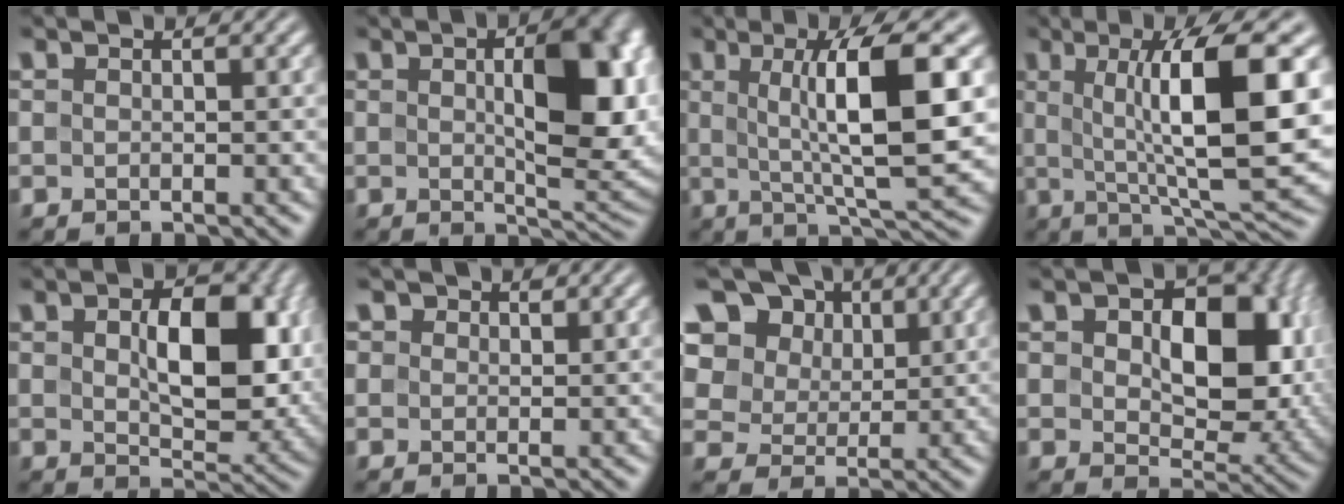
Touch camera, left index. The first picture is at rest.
{"total": 10.0, "force": [1.2, 4.3, 8.9], "torque": [-0.121, -0.001, 0.024]}
{"total": 10.3, "force": [1.8, 2.2, 10.0], "torque": [-0.141, 0.001, 0.034]}
{"total": 11.8, "force": [2.0, 2.6, 11.3], "torque": [-0.164, 0.004, 0.037]}
{"total": 9.0, "force": [1.0, 5.0, 7.4], "torque": [-0.114, -0.006, 0.022]}
{"total": 1.9, "force": [1.2, 1.3, 0.6], "torque": [-0.011, 0.001, 0.010]}
{"total": 12.5, "force": [6.6, 8.8, 6.0], "torque": [-0.140, 0.025, 0.118]}
{"total": 12.0, "force": [1.9, 7.6, 9.1], "torque": [-0.123, -0.005, 0.040]}